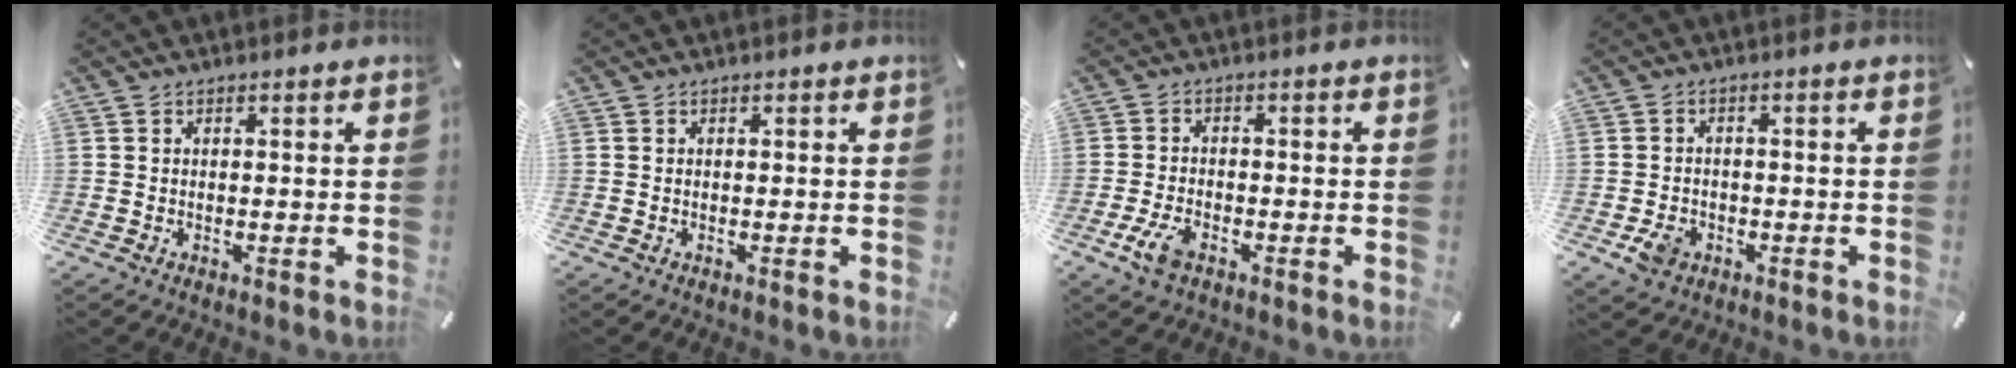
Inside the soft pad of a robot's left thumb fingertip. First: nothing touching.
{"total": 0.0}
{"total": 5.2, "force": [-2.8, 2.7, 3.5], "torque": [-0.095, 0.001, -0.058]}
{"total": 4.9, "force": [-2.1, 3.8, 2.2], "torque": [-0.047, 0.002, -0.042]}